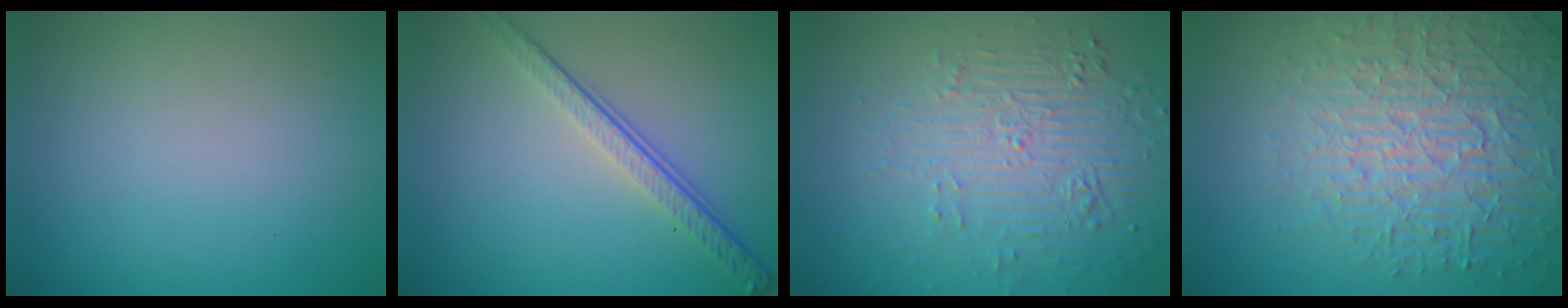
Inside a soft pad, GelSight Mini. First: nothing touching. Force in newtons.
{"total": 4.1, "press": 2.8, "slide": 2.9}
{"total": 6.0, "press": 3.6, "slide": 4.8}
{"total": 7.4, "press": 7.2, "slide": 1.8}